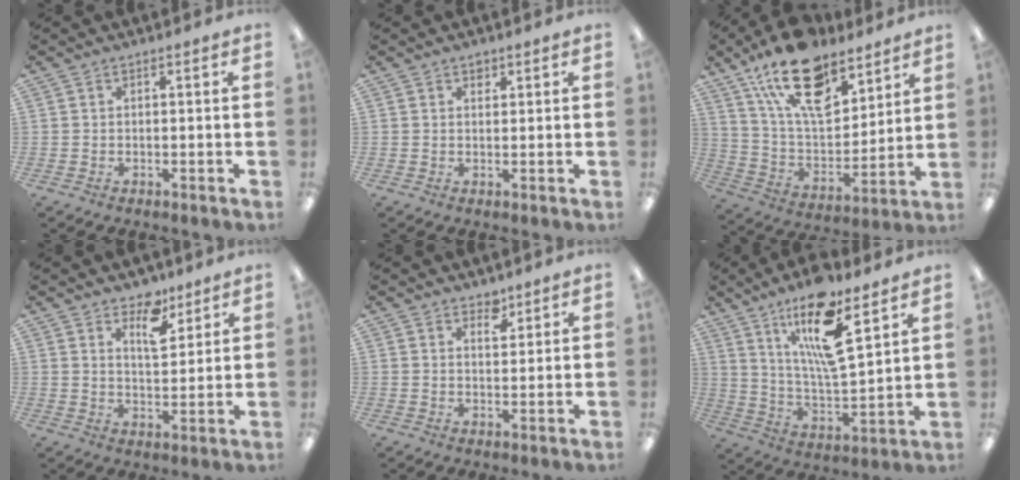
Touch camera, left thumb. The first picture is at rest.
{"total": 1.3, "force": [1.0, 0.7, 0.4], "torque": [0.008, -0.006, 0.016]}
{"total": 20.7, "force": [13.8, 10.0, 11.6], "torque": [-0.205, -0.073, 0.246]}
{"total": 8.3, "force": [5.6, 4.2, 4.4], "torque": [-0.046, -0.034, 0.094]}
{"total": 3.5, "force": [2.8, 1.7, 1.4], "torque": [0.000, -0.019, 0.045]}
{"total": 19.0, "force": [11.5, 5.7, 14.0], "torque": [-0.254, -0.057, 0.188]}